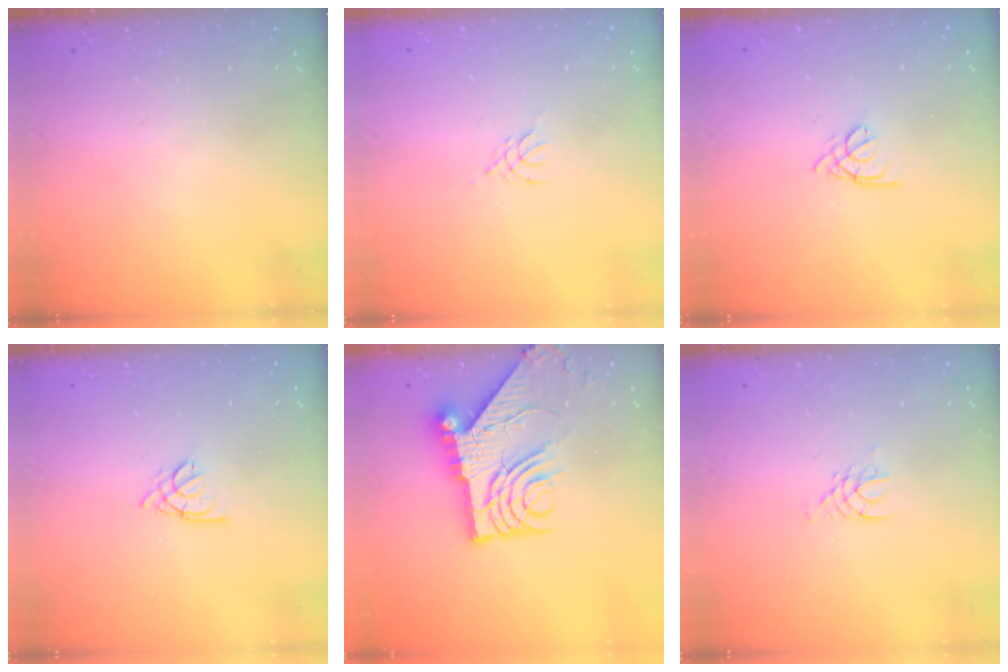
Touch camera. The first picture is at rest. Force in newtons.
{"total": 2.7, "press": 2.6, "slide": 0.6}
{"total": 1.8, "press": 1.7, "slide": 0.5}
{"total": 1.6, "press": 1.5, "slide": 0.5}
{"total": 12.6, "press": 12.6, "slide": 1.5}
{"total": 4.7, "press": 4.7, "slide": 0.5}